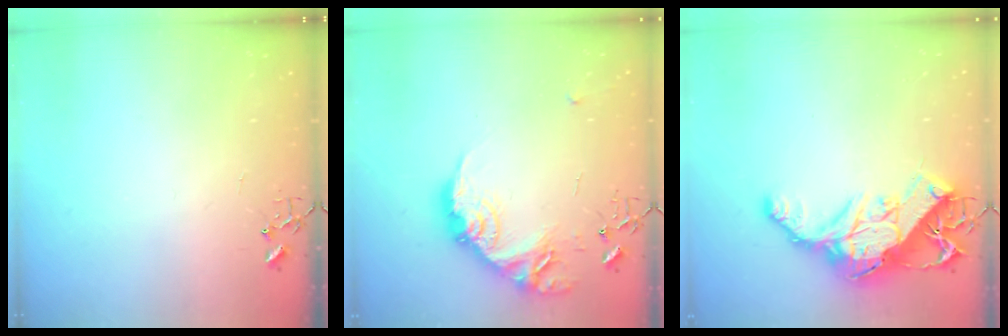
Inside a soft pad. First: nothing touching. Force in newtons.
{"total": 17.6, "press": 17.6, "slide": 0.8}
{"total": 18.1, "press": 18.0, "slide": 1.6}